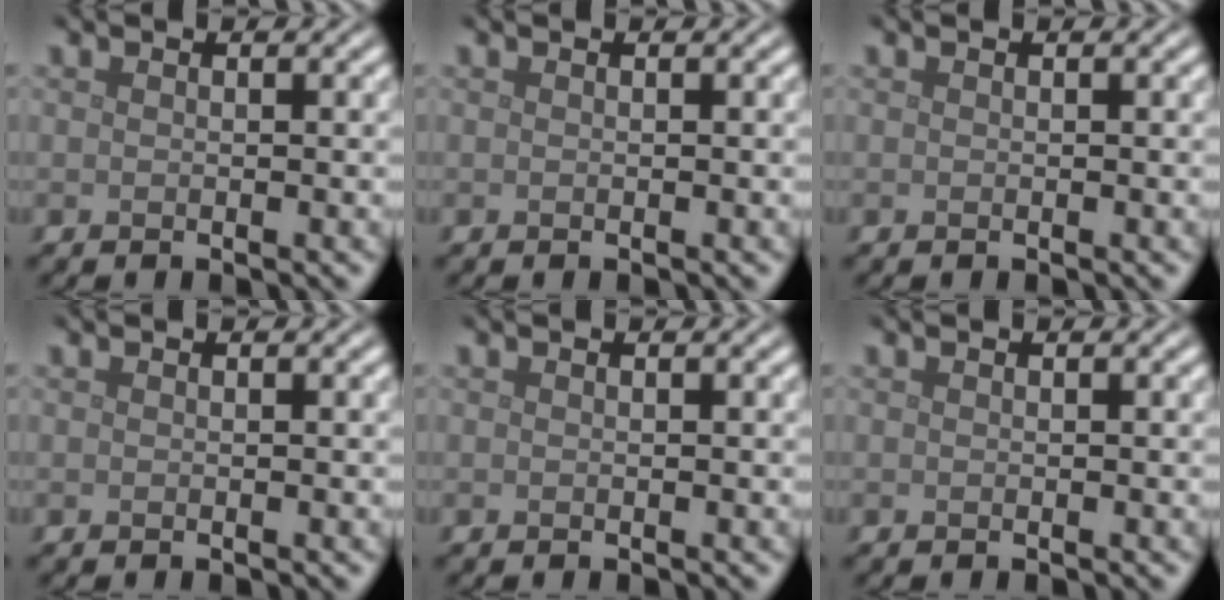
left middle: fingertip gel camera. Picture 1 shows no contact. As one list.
[{"total": 0.0}, {"total": 0.0}, {"total": 0.0}, {"total": 0.0}, {"total": 0.0}]